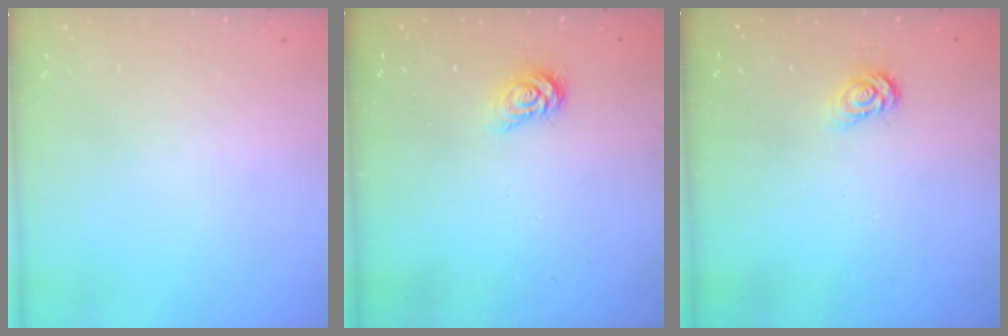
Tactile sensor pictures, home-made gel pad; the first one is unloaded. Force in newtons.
{"total": 3.5, "press": 3.5, "slide": 0.4}
{"total": 3.2, "press": 3.1, "slide": 0.4}